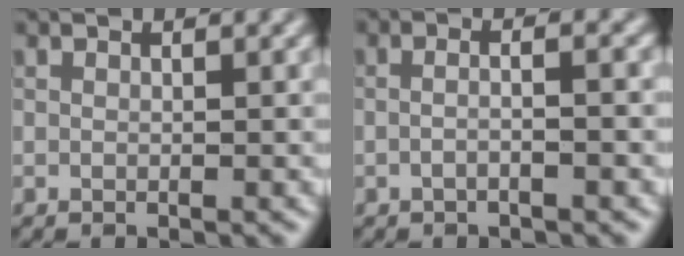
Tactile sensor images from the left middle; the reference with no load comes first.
{"total": 2.8, "force": [-0.3, 1.1, 2.5], "torque": [-0.015, 0.000, -0.026]}